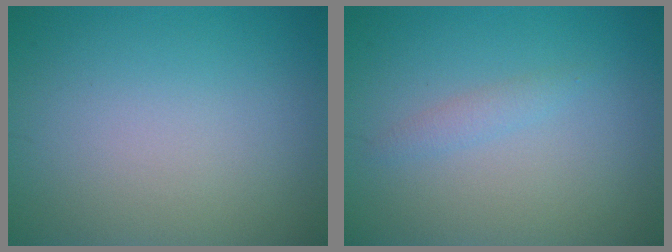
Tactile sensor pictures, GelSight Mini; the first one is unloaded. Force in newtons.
{"total": 1.1, "press": 1.1, "slide": 0.1}